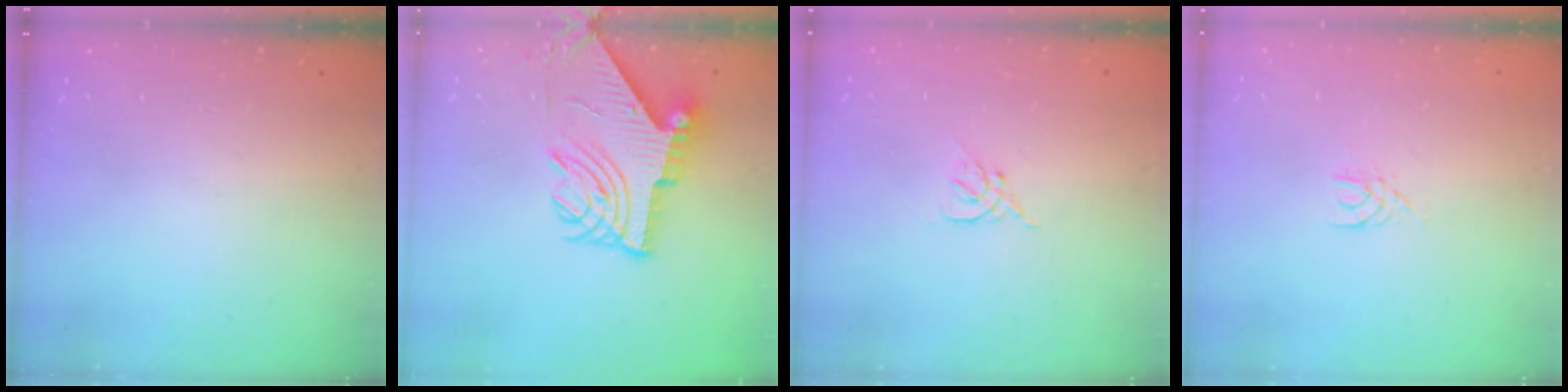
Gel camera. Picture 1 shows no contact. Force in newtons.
{"total": 10.9, "press": 10.8, "slide": 1.2}
{"total": 1.6, "press": 1.5, "slide": 0.6}
{"total": 3.1, "press": 3.0, "slide": 0.4}